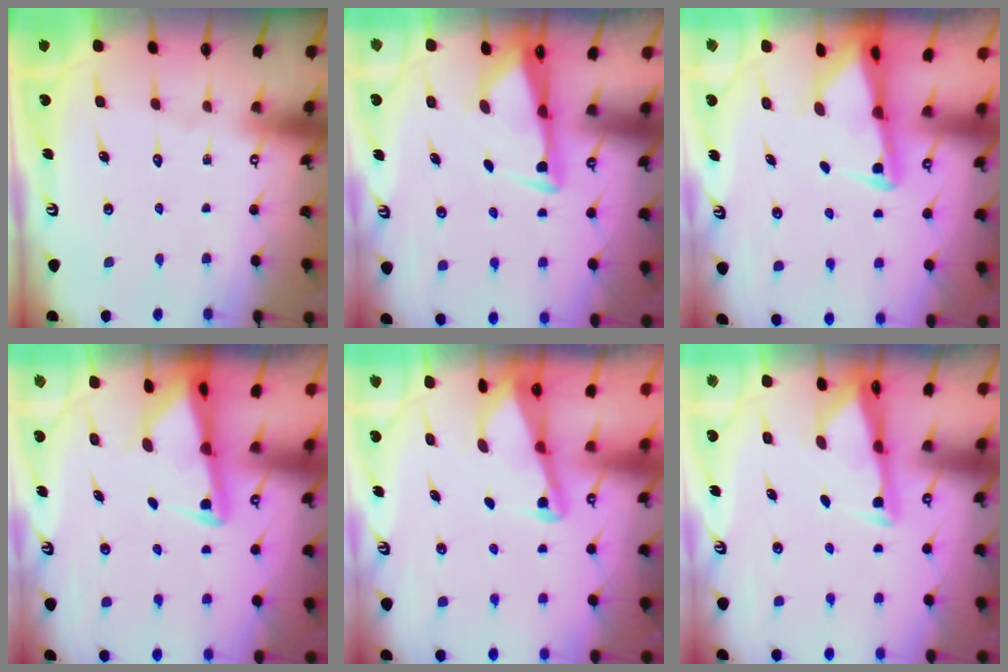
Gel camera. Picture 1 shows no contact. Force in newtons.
{"total": 2.9, "press": 2.7, "slide": 0.9}
{"total": 2.6, "press": 2.5, "slide": 0.4}
{"total": 2.5, "press": 2.5, "slide": 0.5}
{"total": 2.1, "press": 2.1, "slide": 0.4}
{"total": 3.0, "press": 2.9, "slide": 0.4}